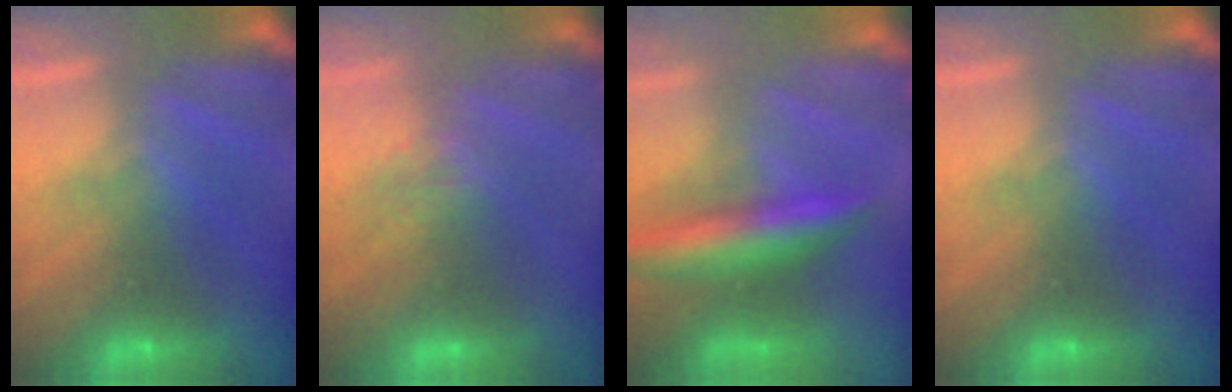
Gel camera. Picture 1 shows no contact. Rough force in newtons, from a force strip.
{"total": 2.8}
{"total": 7.3}
{"total": 0.0}